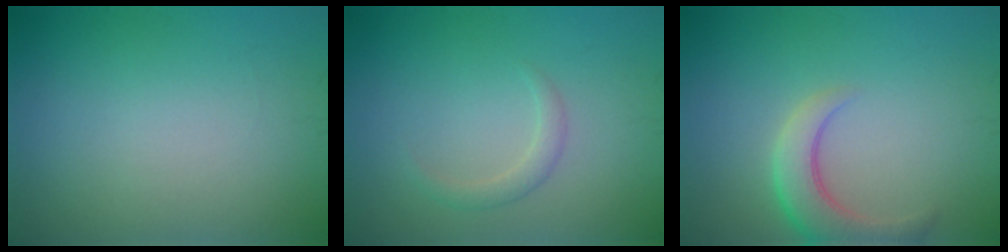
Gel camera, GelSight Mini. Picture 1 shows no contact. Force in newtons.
{"total": 1.4, "press": 1.4, "slide": 0.1}
{"total": 4.2, "press": 4.2, "slide": 0.4}